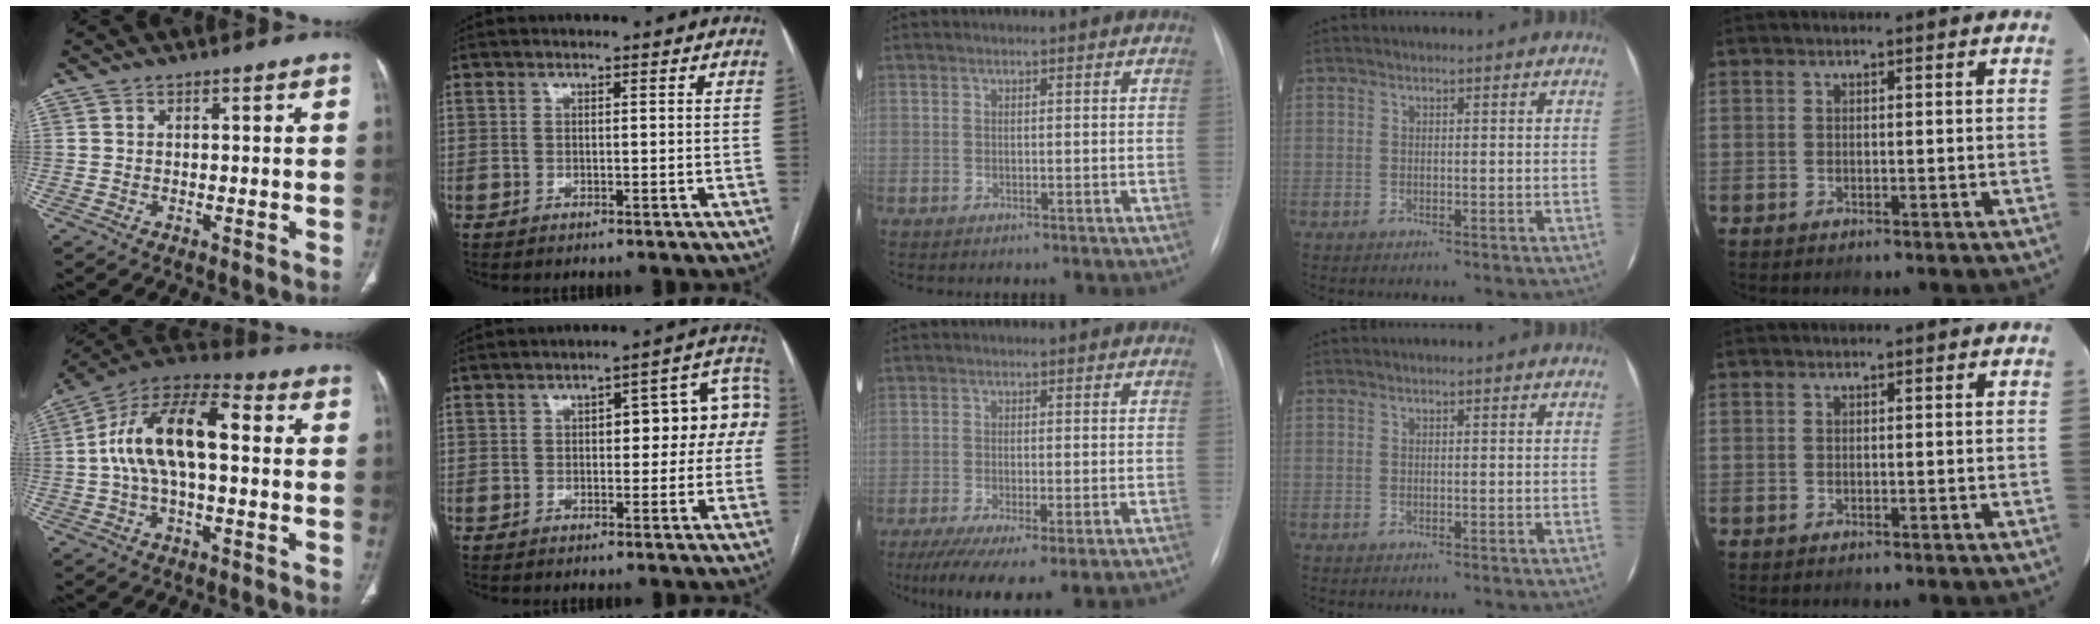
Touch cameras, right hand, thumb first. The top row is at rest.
{"thumb": {"total": 16.2, "force": [1.0, 7.8, 14.2], "torque": [-0.257, 0.047, 0.008]}, "index": {"total": 10.1, "force": [0.9, 3.9, 9.3], "torque": [-0.108, 0.047, 0.012]}, "middle": {"total": 12.1, "force": [-8.9, 2.3, 7.9], "torque": [-0.114, -0.015, -0.133]}}